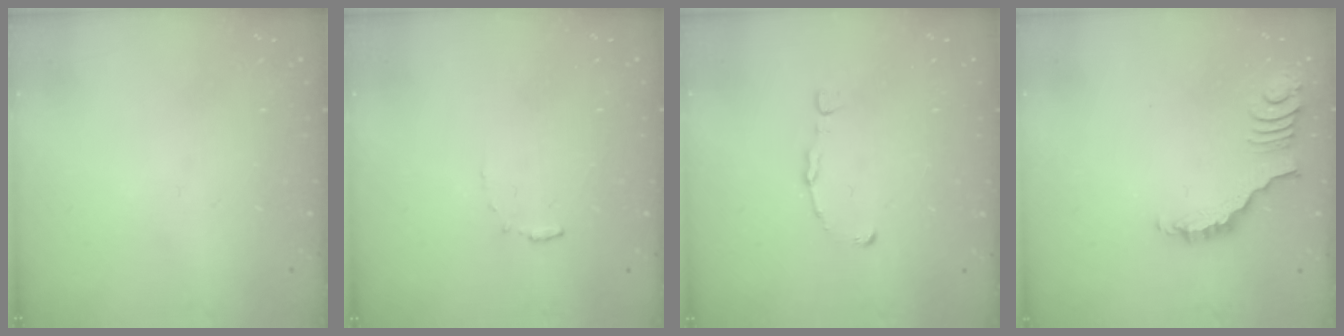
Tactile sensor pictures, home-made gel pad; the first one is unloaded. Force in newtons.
{"total": 5.6, "press": 5.6, "slide": 0.5}
{"total": 0.9, "press": 0.9, "slide": 0.0}
{"total": 3.4, "press": 3.4, "slide": 0.4}